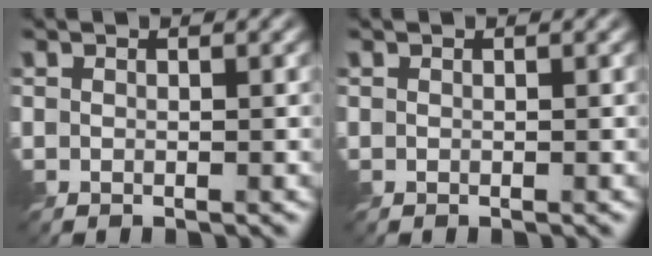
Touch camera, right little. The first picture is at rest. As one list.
[{"total": 0.0}]